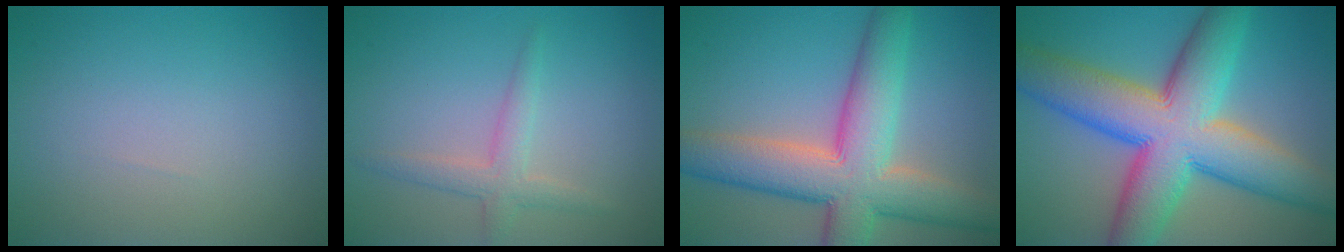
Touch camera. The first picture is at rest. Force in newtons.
{"total": 2.4, "press": 2.4, "slide": 0.1}
{"total": 10.2, "press": 10.2, "slide": 0.8}
{"total": 13.6, "press": 13.6, "slide": 0.1}